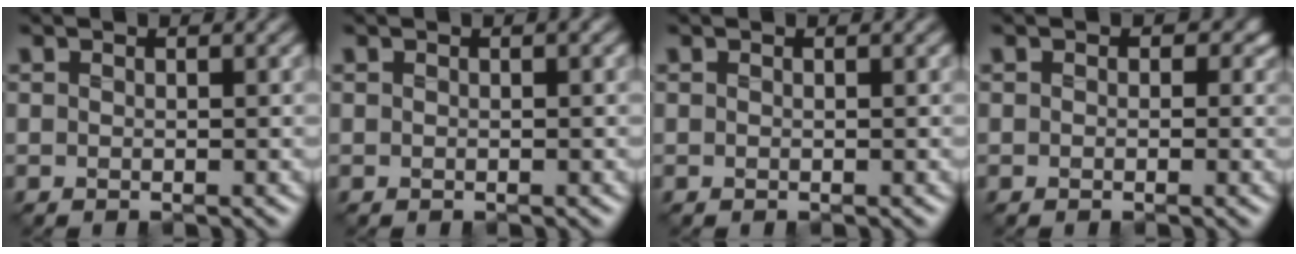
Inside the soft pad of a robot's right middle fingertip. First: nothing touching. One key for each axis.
{"total": 0.0}
{"total": 0.0}
{"total": 2.1, "fx": 0.7, "fy": 1.7, "fz": 1.1, "tx": -0.025, "ty": 0.002, "tz": 0.002}